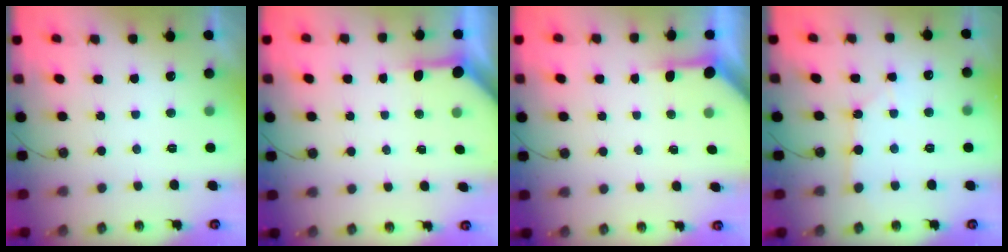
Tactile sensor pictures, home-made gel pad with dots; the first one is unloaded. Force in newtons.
{"total": 3.9, "press": 3.8, "slide": 0.2}
{"total": 3.7, "press": 3.7, "slide": 0.3}
{"total": 2.3, "press": 2.2, "slide": 0.3}